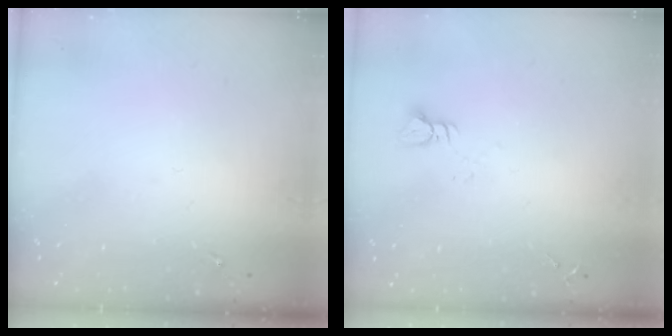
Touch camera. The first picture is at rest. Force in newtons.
{"total": 3.8, "press": 3.8, "slide": 0.5}